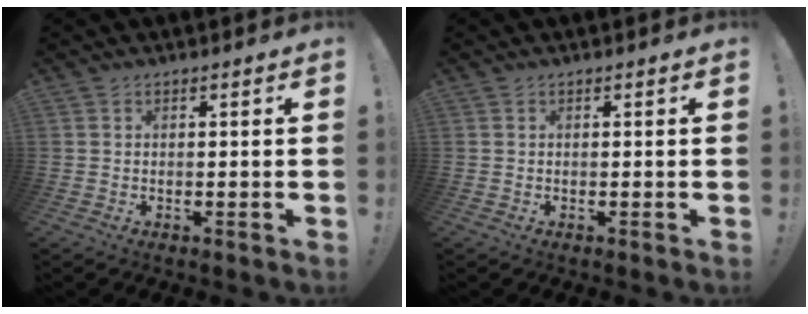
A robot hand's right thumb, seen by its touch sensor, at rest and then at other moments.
{"total": 0.0}